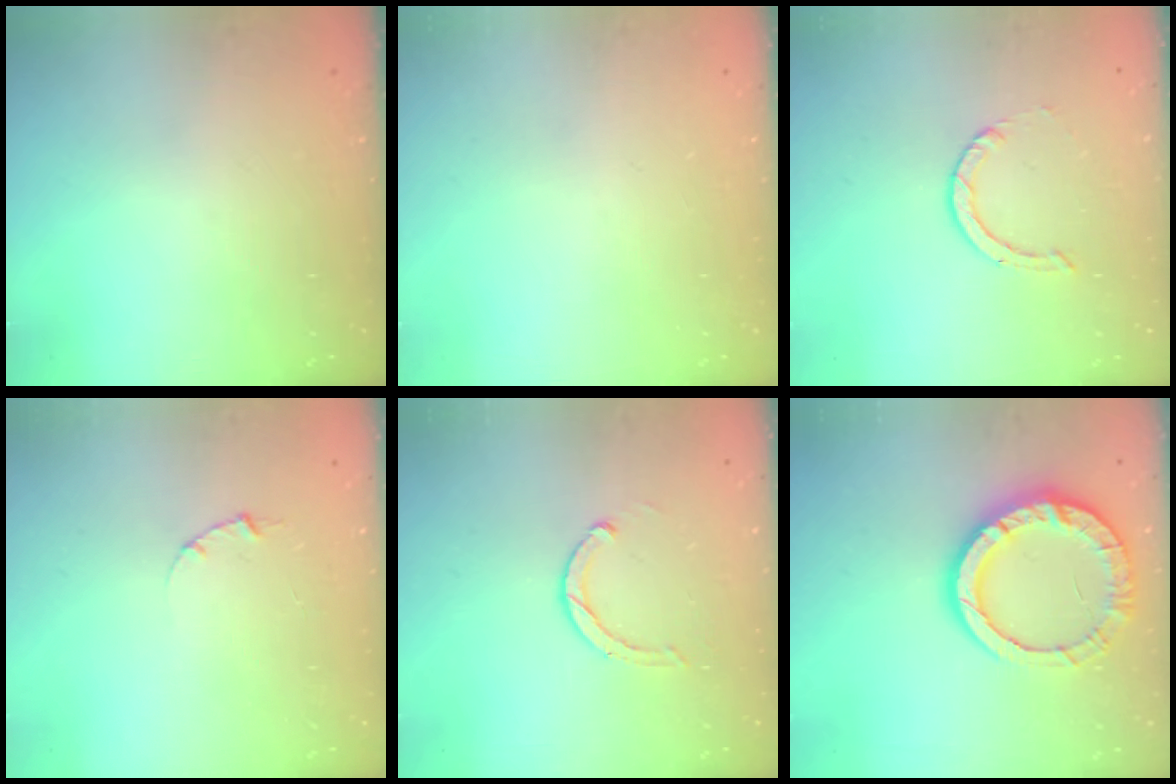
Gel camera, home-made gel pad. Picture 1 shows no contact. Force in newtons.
{"total": 0.0}
{"total": 0.8, "press": 0.8, "slide": 0.1}
{"total": 1.0, "press": 1.0, "slide": 0.3}
{"total": 3.0, "press": 2.9, "slide": 0.5}
{"total": 14.3, "press": 14.2, "slide": 1.7}